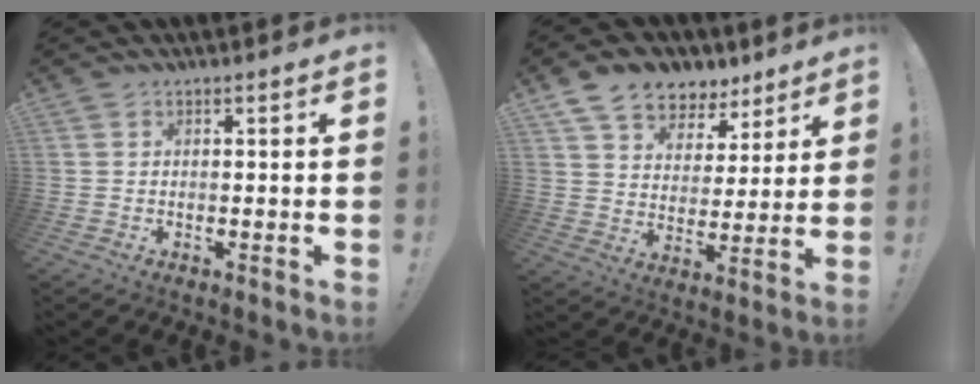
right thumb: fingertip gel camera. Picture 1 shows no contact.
{"total": 11.2, "force": [8.1, 7.0, 3.5], "torque": [-0.060, -0.058, 0.154]}